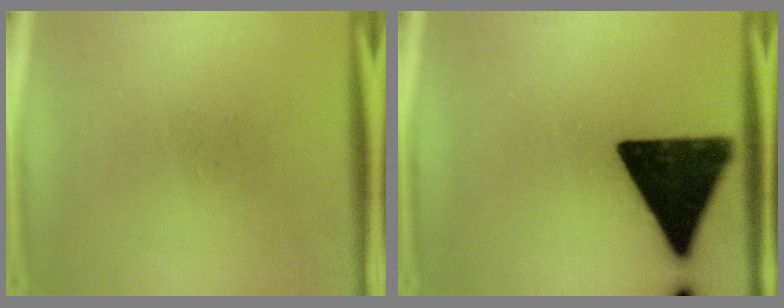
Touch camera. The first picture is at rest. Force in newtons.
{"total": 17.8}